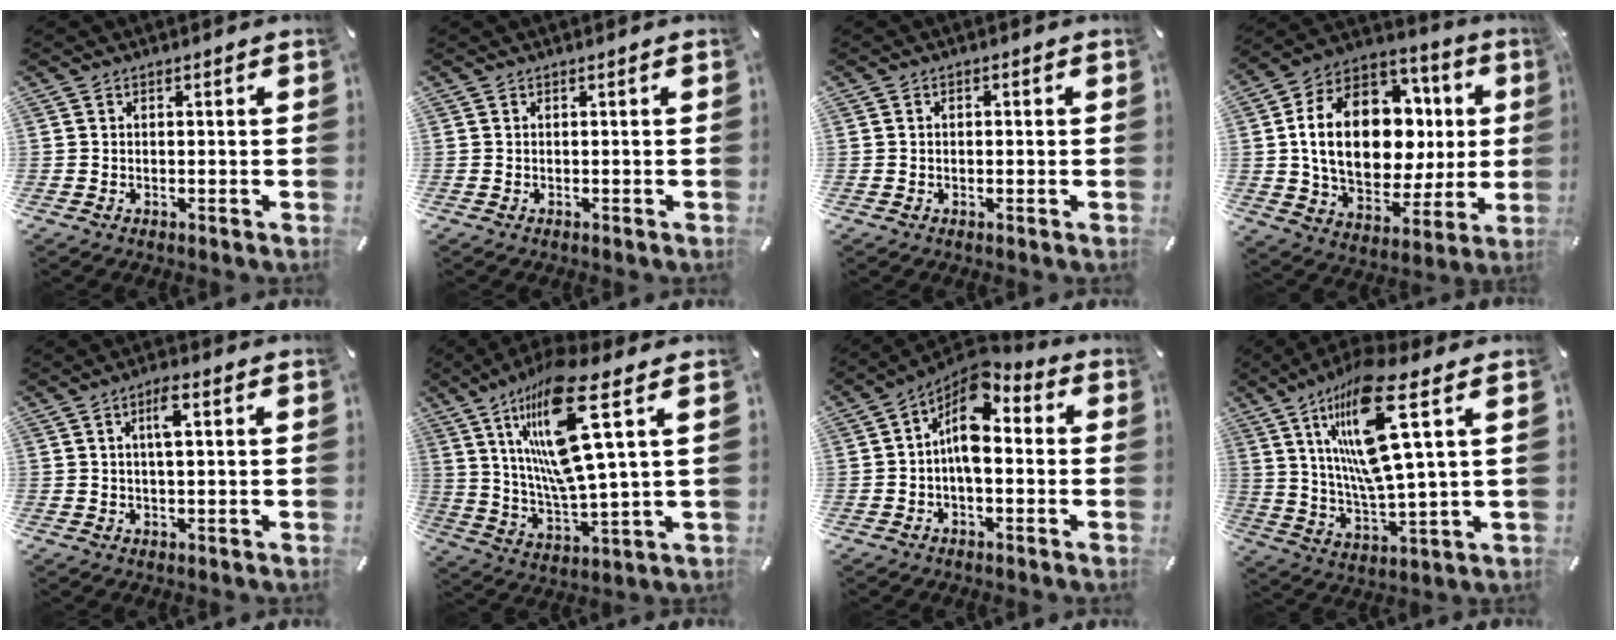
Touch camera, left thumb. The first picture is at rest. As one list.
[{"total": 0.0}, {"total": 1.2, "force": [-0.1, 0.9, 0.8], "torque": [-0.015, 0.005, -0.003]}, {"total": 23.6, "force": [2.9, 16.0, 17.1], "torque": [-0.308, -0.011, 0.060]}, {"total": 4.9, "force": [1.3, 1.3, 4.5], "torque": [-0.083, 0.004, 0.018]}, {"total": 20.0, "force": [9.2, 3.6, 17.5], "torque": [-0.360, -0.043, 0.132]}, {"total": 10.4, "force": [1.0, 5.8, 8.6], "torque": [-0.161, -0.024, 0.016]}, {"total": 19.0, "force": [8.5, 3.6, 16.6], "torque": [-0.345, -0.037, 0.121]}]